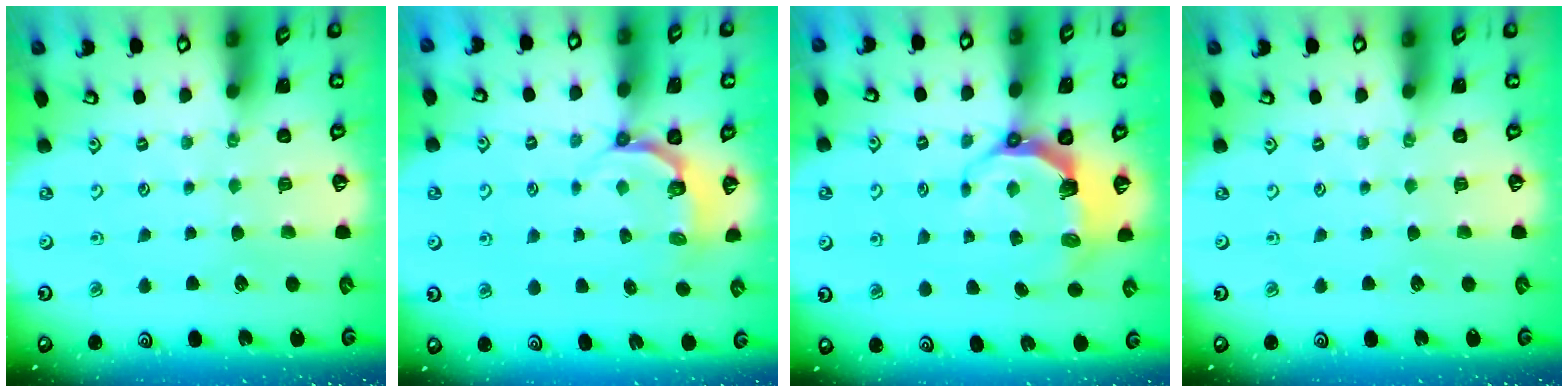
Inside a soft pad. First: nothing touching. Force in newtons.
{"total": 5.1, "press": 4.0, "slide": 3.1}
{"total": 6.5, "press": 4.9, "slide": 4.2}
{"total": 0.0}